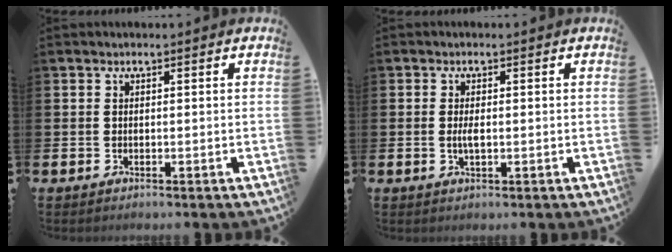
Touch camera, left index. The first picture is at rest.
{"total": 1.6, "force": [-0.1, 0.6, 1.5], "torque": [-0.026, 0.001, -0.004]}